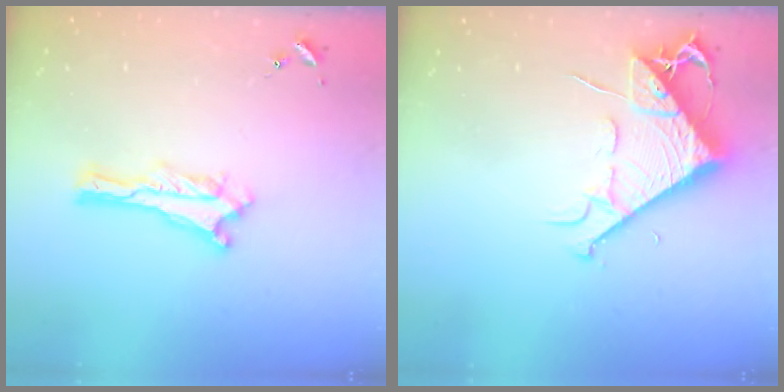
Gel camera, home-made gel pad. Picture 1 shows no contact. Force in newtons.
{"total": 8.9, "press": 8.8, "slide": 1.1}